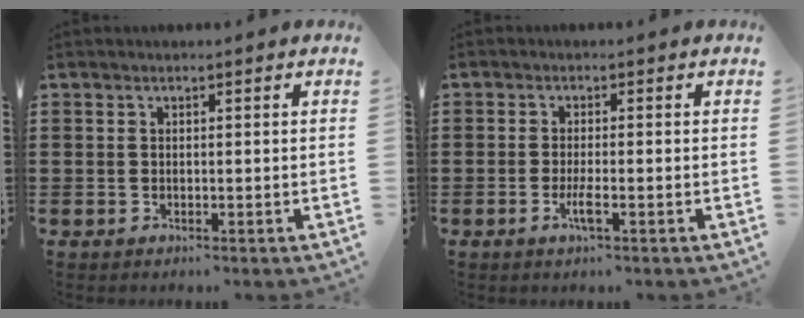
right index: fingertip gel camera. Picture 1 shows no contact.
{"total": 2.8, "force": [-1.2, 0.2, 2.5], "torque": [-0.057, -0.008, -0.026]}